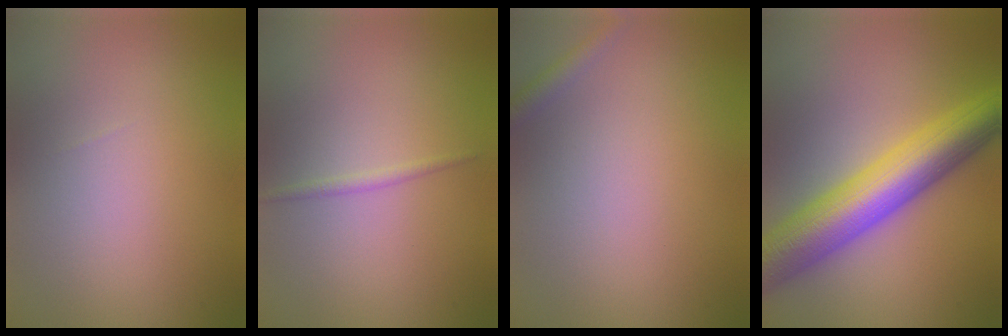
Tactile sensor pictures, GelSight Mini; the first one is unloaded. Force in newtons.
{"total": 0.8, "press": 0.8, "slide": 0.0}
{"total": 1.2, "press": 1.2, "slide": 0.1}
{"total": 9.8, "press": 9.8, "slide": 0.1}